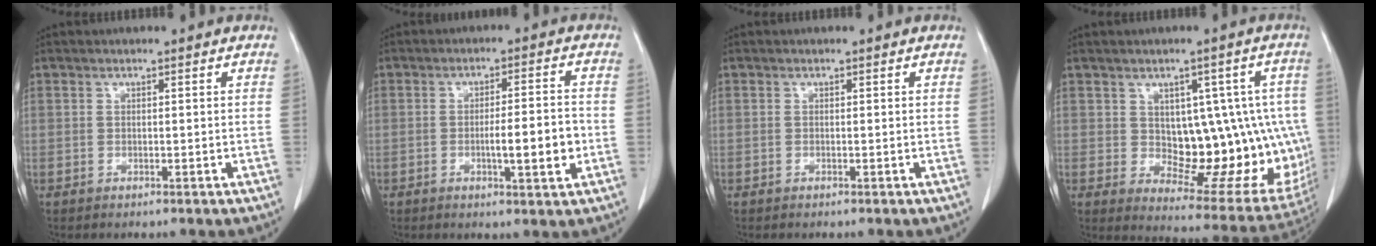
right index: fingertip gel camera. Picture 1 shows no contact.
{"total": 7.5, "force": [-1.8, 0.7, 7.3], "torque": [-0.113, 0.002, -0.027]}
{"total": 0.0}
{"total": 16.1, "force": [0.0, 8.0, 14.0], "torque": [-0.142, 0.010, 0.022]}